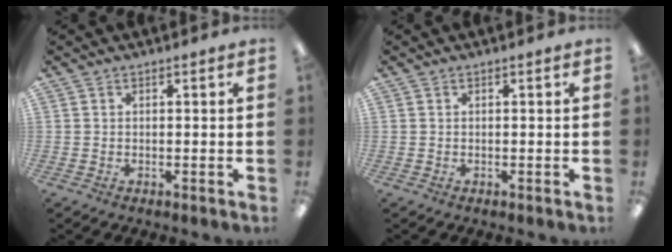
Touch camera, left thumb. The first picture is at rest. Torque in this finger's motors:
{"motor_torque": [0.00, 0.00, 0.00, 0.00, 0.00]}